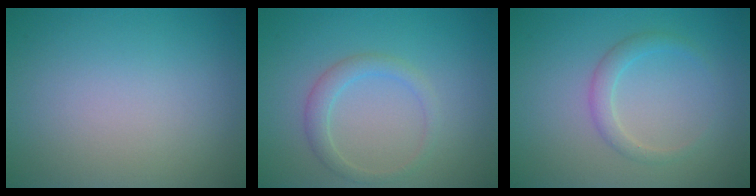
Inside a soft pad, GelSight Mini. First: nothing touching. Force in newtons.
{"total": 2.0, "press": 2.0, "slide": 0.1}
{"total": 1.7, "press": 1.7, "slide": 0.1}